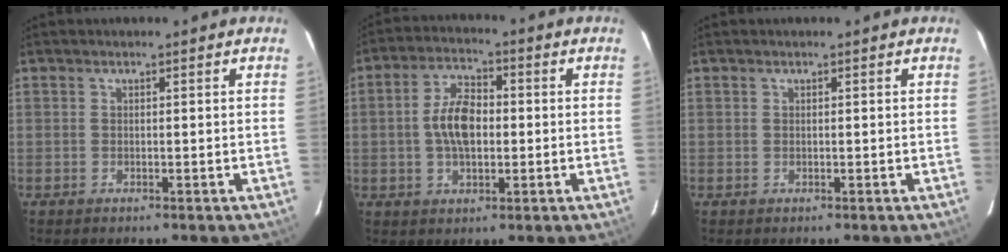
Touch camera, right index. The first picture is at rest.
{"total": 8.0, "force": [-0.3, 4.4, 6.7], "torque": [-0.129, 0.014, -0.004]}
{"total": 0.0}